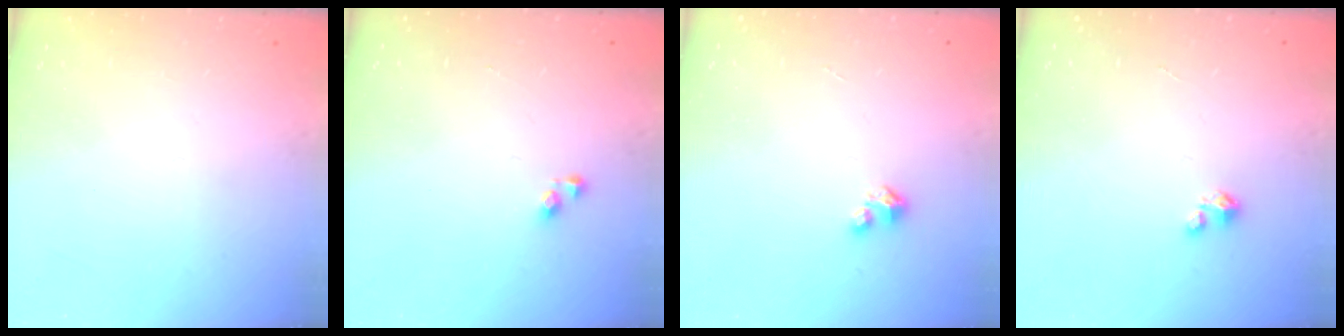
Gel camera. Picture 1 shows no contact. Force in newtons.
{"total": 3.4, "press": 3.4, "slide": 0.2}
{"total": 1.6, "press": 1.6, "slide": 0.2}
{"total": 2.1, "press": 2.1, "slide": 0.2}